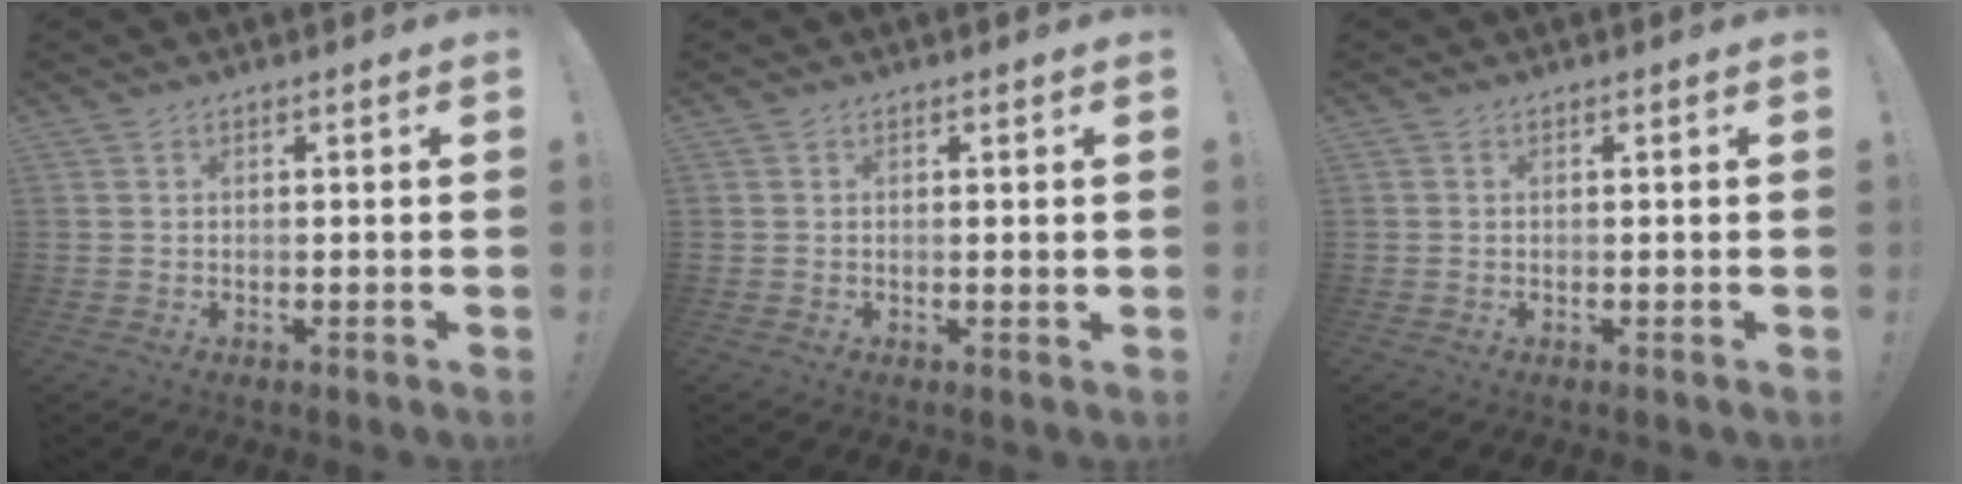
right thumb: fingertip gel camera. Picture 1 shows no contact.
{"total": 0.9, "force": [0.4, 0.1, 0.8], "torque": [-0.010, -0.002, 0.004]}
{"total": 0.0}